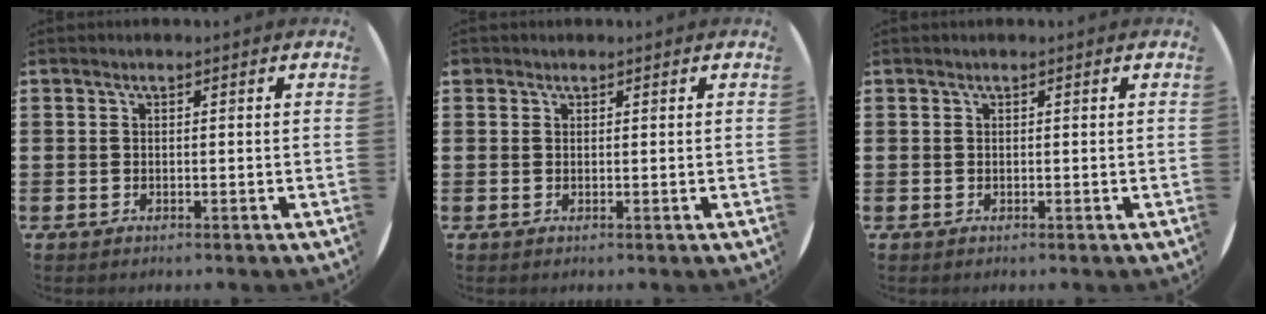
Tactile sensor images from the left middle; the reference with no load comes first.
{"total": 0.5, "force": [0.4, 0.2, -0.1], "torque": [0.002, 0.004, 0.009]}
{"total": 0.0}